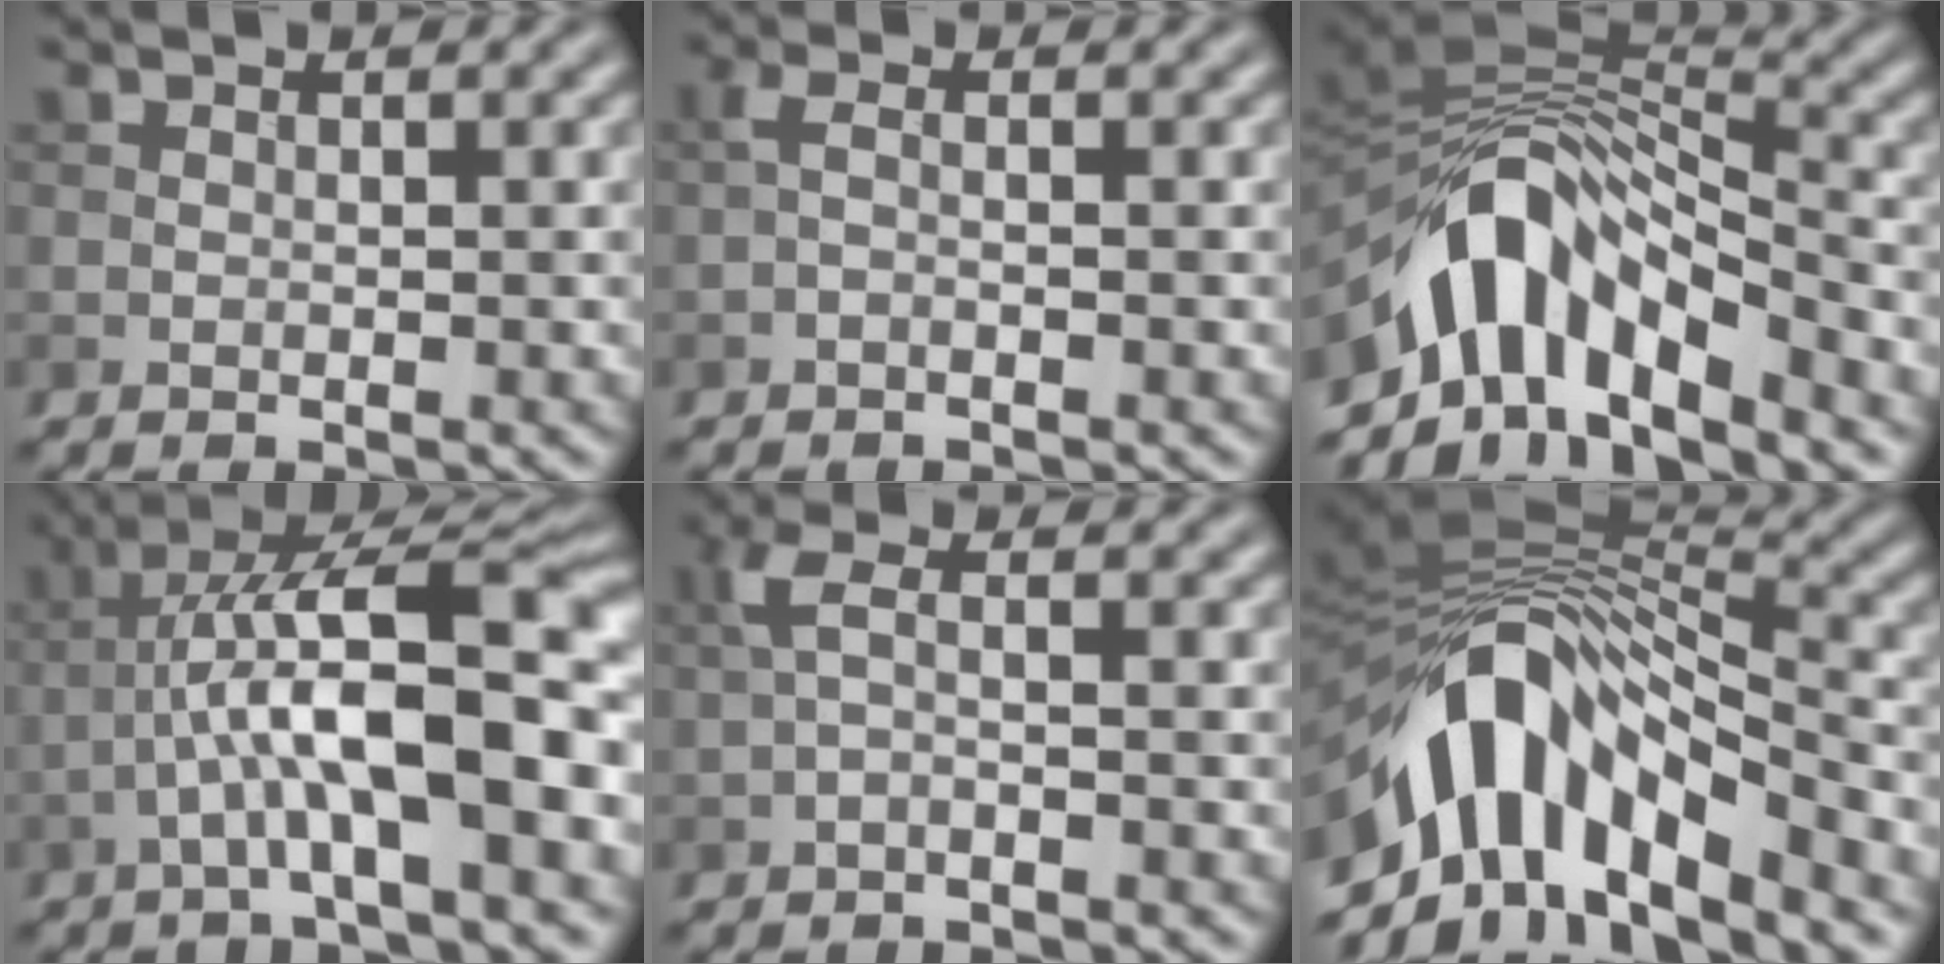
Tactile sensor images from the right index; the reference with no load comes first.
{"total": 1.3, "force": [-0.5, 0.4, 1.1], "torque": [-0.026, 0.001, -0.013]}
{"total": 10.5, "force": [-5.9, 4.8, 7.2], "torque": [-0.111, 0.009, -0.104]}
{"total": 10.3, "force": [-2.1, 2.7, 9.8], "torque": [-0.170, 0.026, -0.035]}
{"total": 2.1, "force": [-0.2, 0.6, 2.0], "torque": [-0.049, 0.006, -0.010]}
{"total": 11.5, "force": [-5.8, 5.5, 8.3], "torque": [-0.136, 0.005, -0.098]}